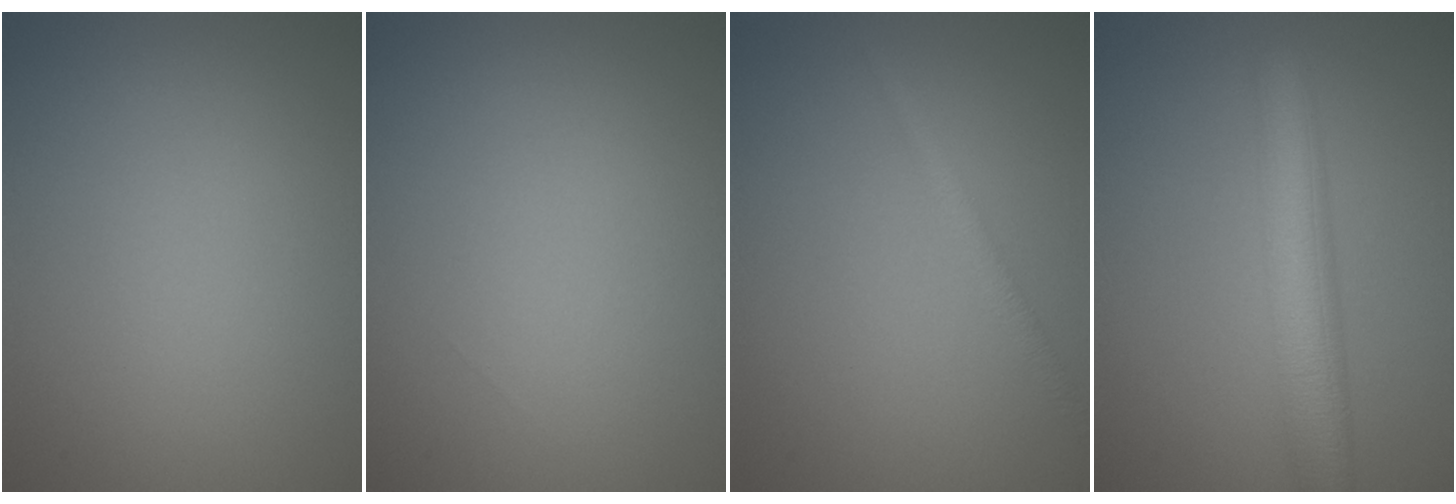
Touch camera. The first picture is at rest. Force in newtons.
{"total": 0.0}
{"total": 1.5, "press": 1.5, "slide": 0.1}
{"total": 5.9, "press": 5.9, "slide": 0.3}